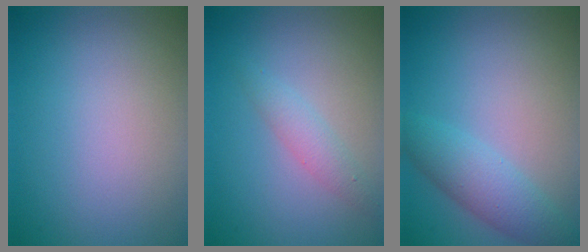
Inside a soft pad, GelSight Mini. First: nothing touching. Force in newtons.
{"total": 1.7, "press": 1.7, "slide": 0.0}
{"total": 3.6, "press": 3.6, "slide": 0.0}